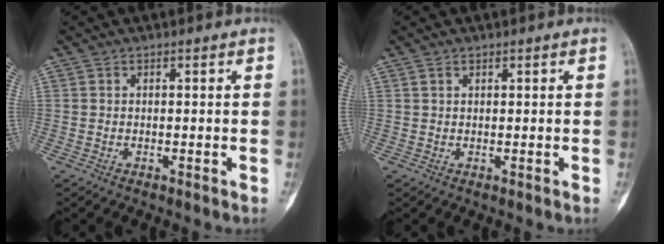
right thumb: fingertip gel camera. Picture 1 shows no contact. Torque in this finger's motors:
{"motor_torque": [-0.02, -0.15, 0.16, 0.02, 0.00]}